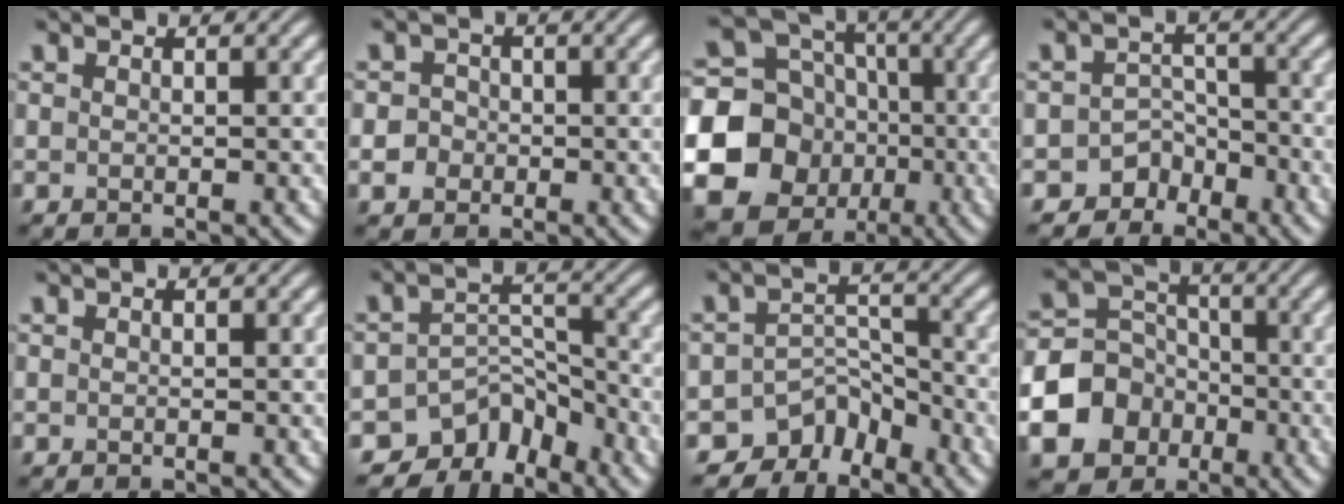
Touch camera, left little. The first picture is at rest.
{"total": 2.1, "force": [-0.5, 2.0, 0.6], "torque": [0.008, 0.000, -0.011]}
{"total": 22.3, "force": [-5.5, 20.8, 5.8], "torque": [-0.175, -0.030, -0.121]}
{"total": 3.6, "force": [-2.8, 2.2, 0.2], "torque": [0.020, 0.013, -0.046]}
{"total": 0.0}
{"total": 5.9, "force": [-4.9, 2.8, 1.6], "torque": [-0.009, -0.002, -0.087]}
{"total": 5.2, "force": [-4.3, 2.6, 1.1], "torque": [-0.003, 0.001, -0.078]}
{"total": 8.3, "force": [-3.5, 6.9, 3.0], "torque": [-0.060, -0.009, -0.090]}